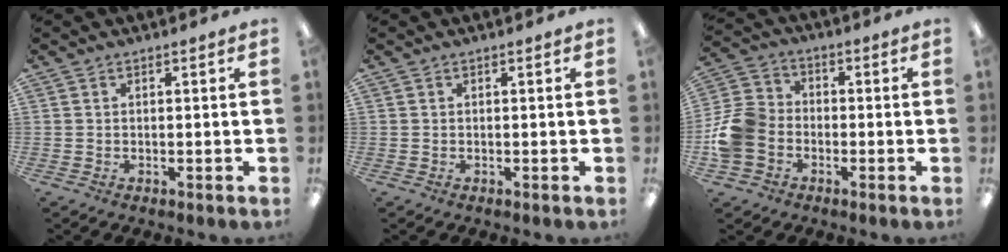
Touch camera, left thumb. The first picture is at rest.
{"total": 0.0}
{"total": 11.2, "force": [-3.8, 8.9, 5.6], "torque": [-0.124, 0.045, -0.066]}